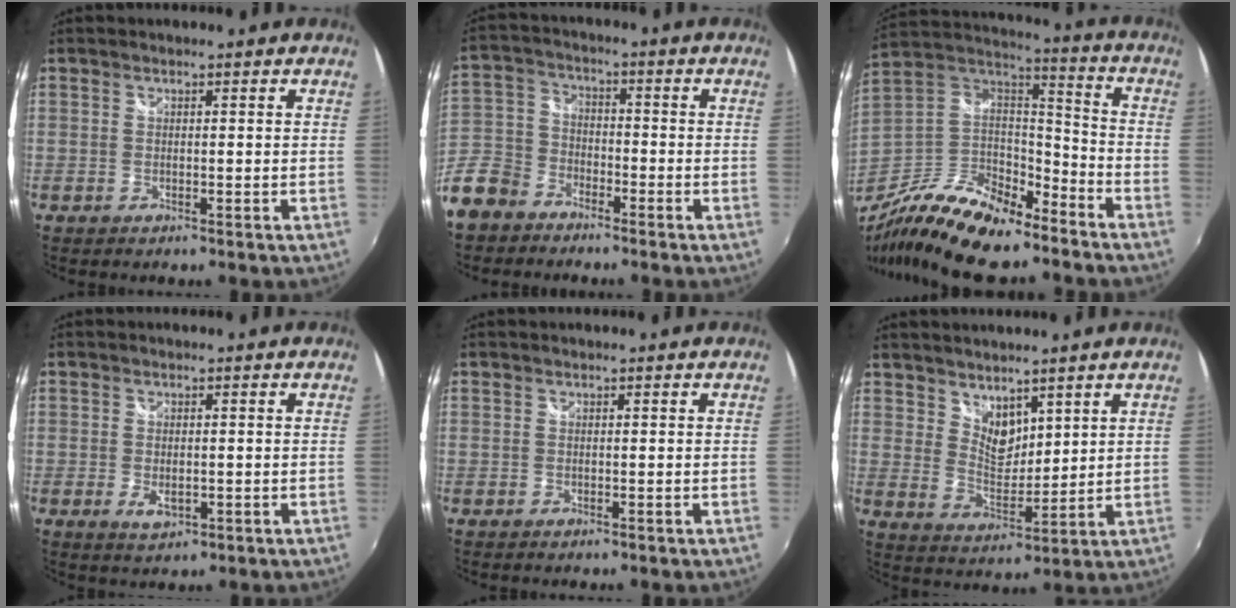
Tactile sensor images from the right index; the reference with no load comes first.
{"total": 13.6, "force": [-8.3, 9.5, 5.0], "torque": [-0.148, 0.020, -0.164]}
{"total": 23.1, "force": [-16.5, 8.4, 13.8], "torque": [-0.278, -0.021, -0.292]}
{"total": 3.3, "force": [-0.8, 1.9, 2.6], "torque": [-0.046, -0.008, -0.010]}
{"total": 0.0}
{"total": 6.2, "force": [4.7, 3.3, 2.4], "torque": [-0.030, -0.003, 0.089]}